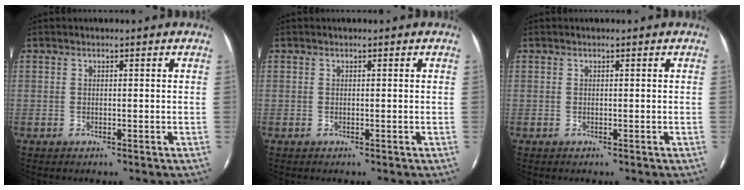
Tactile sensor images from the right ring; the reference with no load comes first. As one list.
[{"total": 0.0}, {"total": 0.0}]